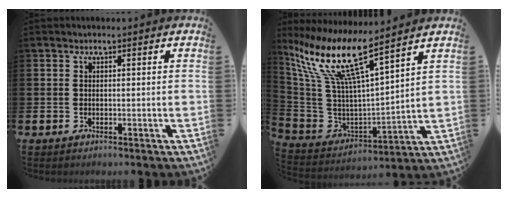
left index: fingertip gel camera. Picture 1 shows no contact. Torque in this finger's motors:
{"motor_torque": [0.78, -0.79, 1.05, 0.21]}